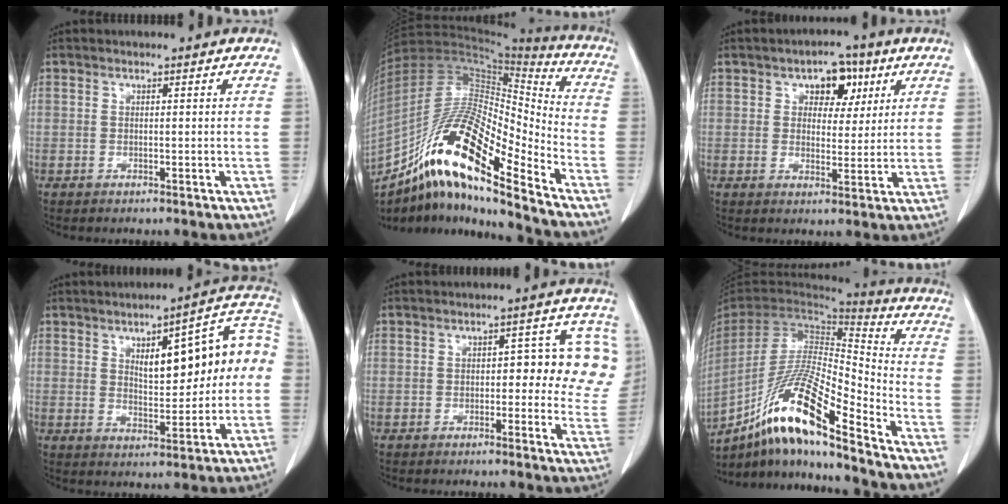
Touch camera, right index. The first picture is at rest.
{"total": 21.4, "force": [-13.3, 3.4, 16.4], "torque": [-0.327, -0.003, -0.239]}
{"total": 6.1, "force": [2.8, 3.7, 4.0], "torque": [-0.048, 0.015, 0.038]}
{"total": 13.7, "force": [2.0, 4.7, 12.8], "torque": [-0.166, 0.042, 0.032]}
{"total": 8.7, "force": [1.3, 4.3, 7.5], "torque": [-0.062, 0.022, 0.011]}
{"total": 18.9, "force": [-12.6, 1.6, 14.0], "torque": [-0.290, -0.018, -0.231]}